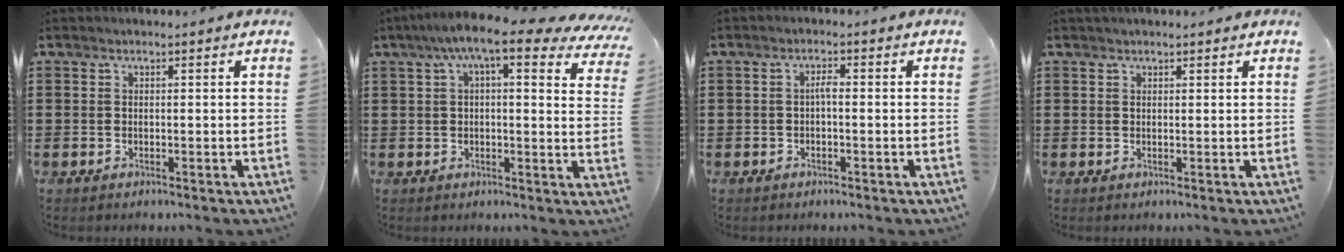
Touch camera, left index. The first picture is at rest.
{"total": 9.1, "force": [6.1, 1.1, 6.7], "torque": [-0.119, -0.018, 0.099]}
{"total": 1.6, "force": [-0.3, 0.6, 1.5], "torque": [-0.032, 0.005, -0.009]}
{"total": 0.9, "force": [0.8, 0.4, 0.2], "torque": [-0.005, 0.002, 0.015]}